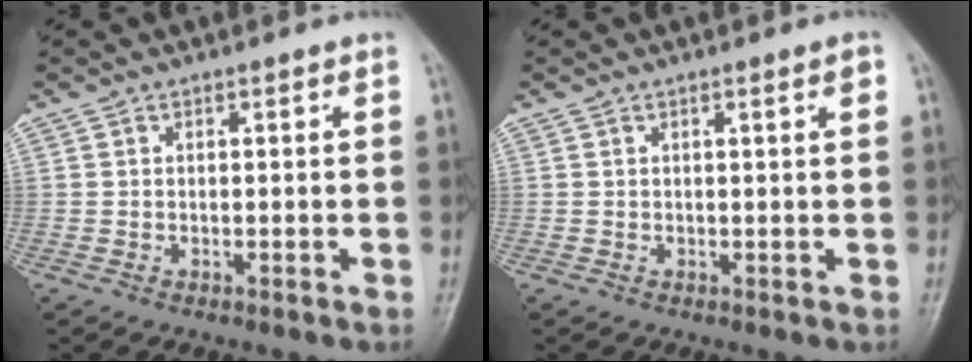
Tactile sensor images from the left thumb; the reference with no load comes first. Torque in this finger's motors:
{"motor_torque": [-0.06, 0.01, 0.09, 0.11, -0.01]}